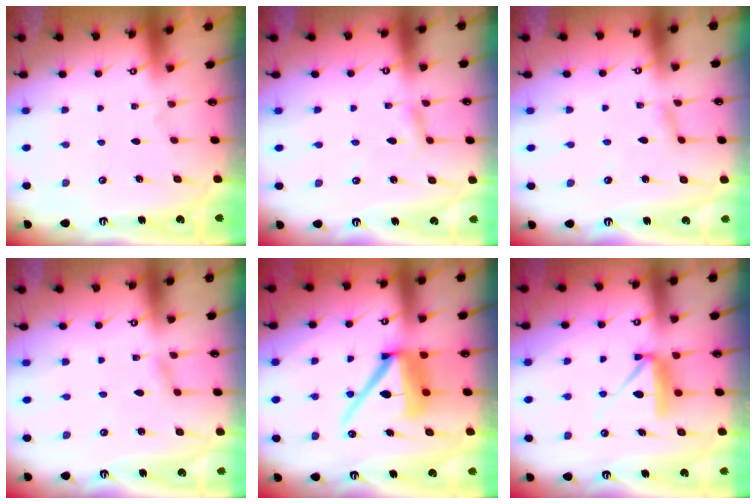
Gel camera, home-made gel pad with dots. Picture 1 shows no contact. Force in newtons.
{"total": 2.1, "press": 2.1, "slide": 0.2}
{"total": 2.4, "press": 2.4, "slide": 0.2}
{"total": 2.5, "press": 2.5, "slide": 0.2}
{"total": 13.2, "press": 13.1, "slide": 1.6}
{"total": 8.7, "press": 8.6, "slide": 0.6}